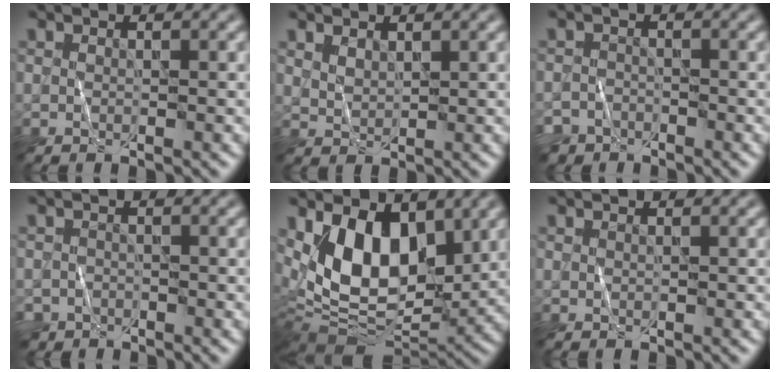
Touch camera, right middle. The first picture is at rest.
{"total": 1.3, "force": [1.1, 0.5, 0.5], "torque": [-0.015, -0.002, 0.029]}
{"total": 3.2, "force": [-2.6, 1.7, 0.1], "torque": [0.014, 0.000, -0.045]}
{"total": 2.1, "force": [-1.6, 1.3, -0.2], "torque": [0.013, 0.002, -0.030]}
{"total": 10.1, "force": [2.4, 6.0, 7.8], "torque": [-0.136, -0.019, 0.042]}
{"total": 0.0}